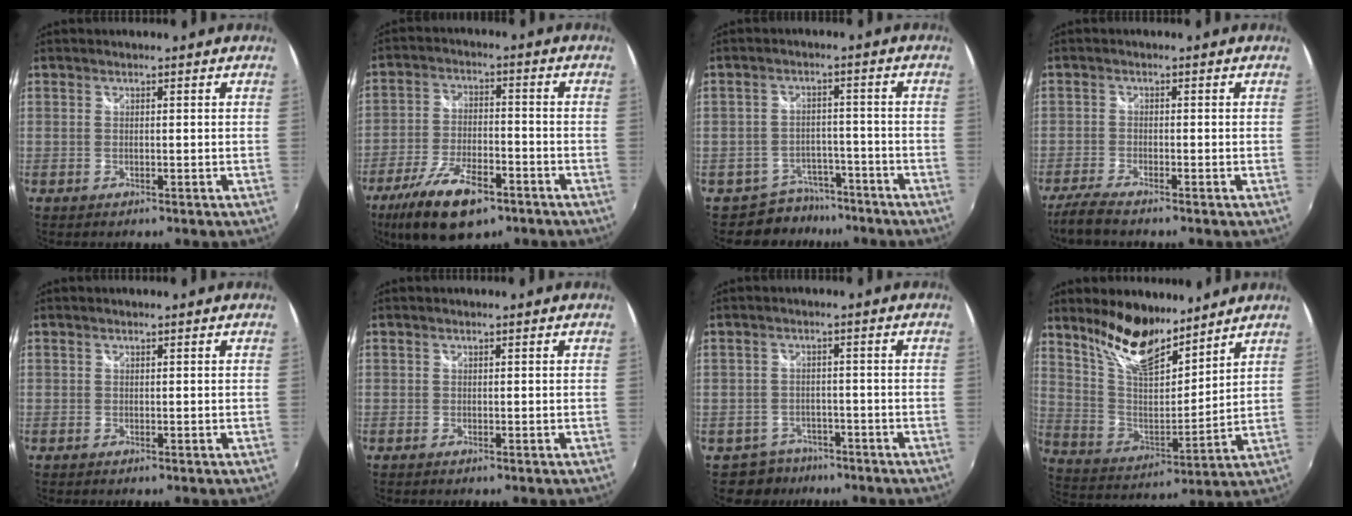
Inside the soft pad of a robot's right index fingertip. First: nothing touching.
{"total": 14.3, "force": [-8.9, 5.9, 9.5], "torque": [-0.207, -0.027, -0.159]}
{"total": 6.9, "force": [-5.5, 4.1, -0.1], "torque": [-0.007, 0.020, -0.081]}
{"total": 4.7, "force": [-4.0, 0.6, 2.3], "torque": [-0.072, -0.015, -0.079]}
{"total": 0.0}
{"total": 0.0}
{"total": 5.1, "force": [-3.6, 3.6, -0.2], "torque": [-0.008, 0.016, -0.059]}
{"total": 14.7, "force": [11.2, 5.1, 7.9], "torque": [-0.151, -0.005, 0.215]}